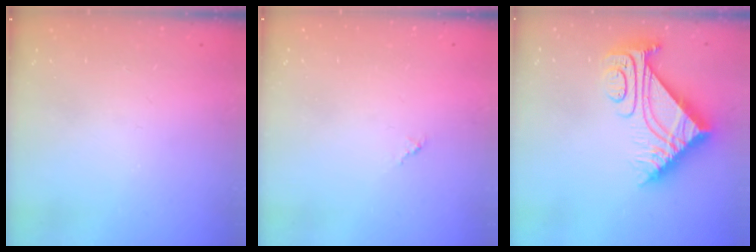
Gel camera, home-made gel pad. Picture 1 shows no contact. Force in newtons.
{"total": 0.0}
{"total": 13.6, "press": 13.5, "slide": 1.5}